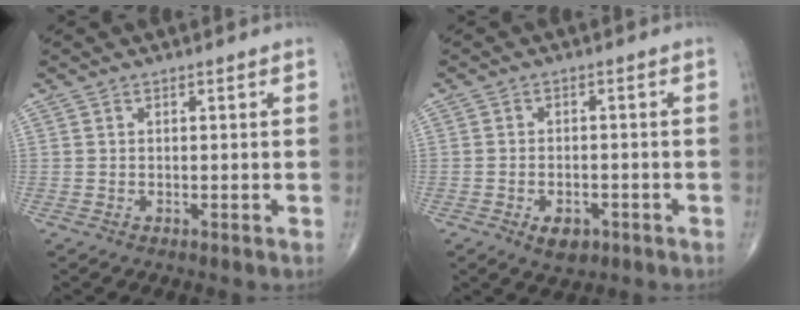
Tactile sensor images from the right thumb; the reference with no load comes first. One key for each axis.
{"total": 4.5, "fx": -2.2, "fy": 2.7, "fz": 2.9, "tx": -0.038, "ty": 0.007, "tz": -0.030}